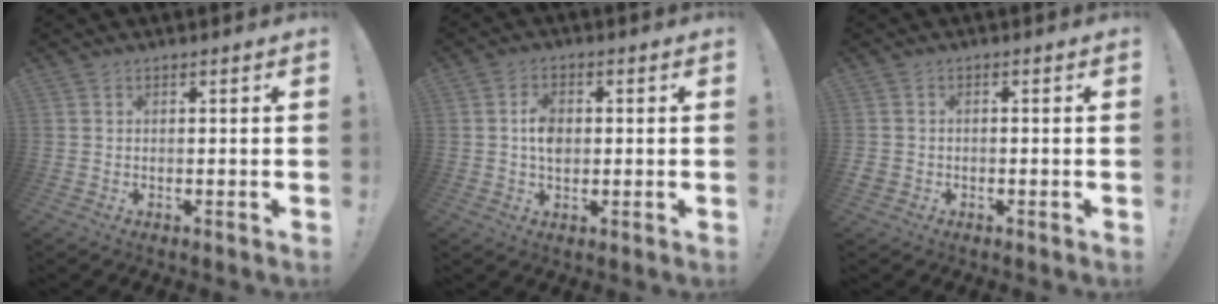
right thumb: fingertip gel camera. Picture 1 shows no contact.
{"total": 5.7, "force": [0.2, 4.0, 4.0], "torque": [-0.054, 0.005, 0.003]}
{"total": 2.0, "force": [-0.7, 1.8, 0.6], "torque": [-0.008, 0.002, -0.012]}